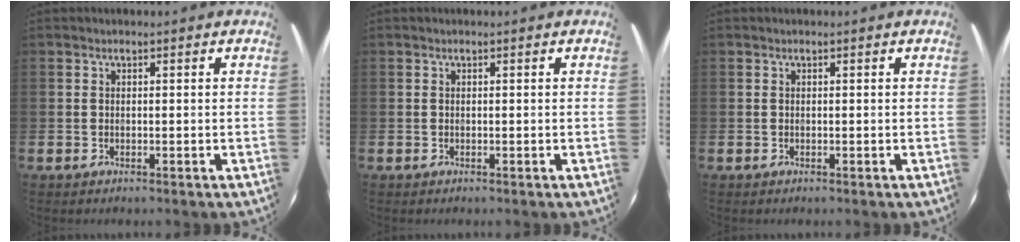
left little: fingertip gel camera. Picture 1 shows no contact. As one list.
[{"total": 0.0}, {"total": 0.0}]